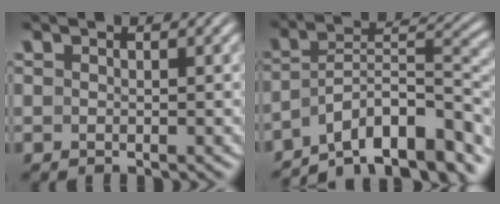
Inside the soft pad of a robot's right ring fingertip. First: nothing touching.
{"total": 13.2, "force": [-8.6, 6.8, 7.3], "torque": [-0.123, -0.042, -0.121]}